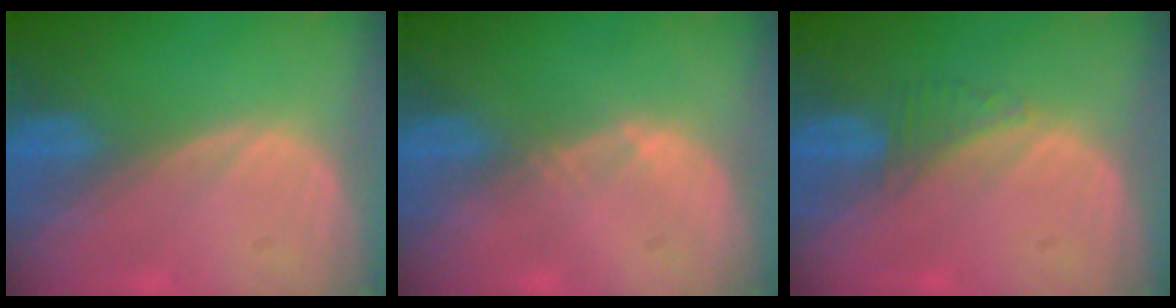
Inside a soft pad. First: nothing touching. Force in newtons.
{"total": 0.6, "press": 0.5, "slide": 0.3}
{"total": 1.9, "press": 1.8, "slide": 0.7}